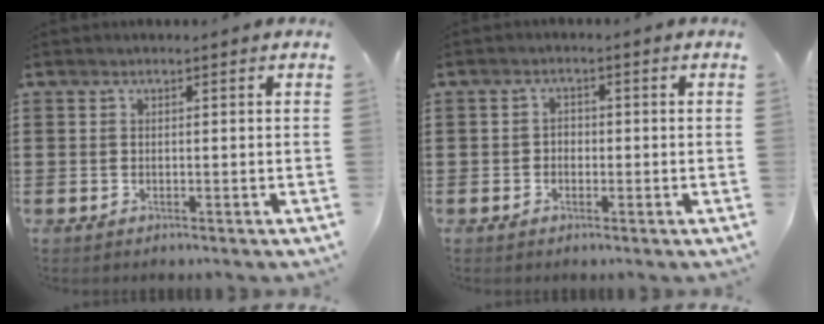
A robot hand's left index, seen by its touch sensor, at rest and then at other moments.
{"total": 1.4, "force": [-0.5, 1.1, 0.6], "torque": [-0.015, 0.003, -0.013]}